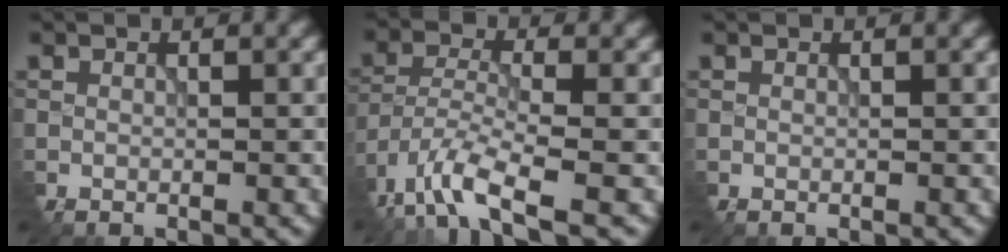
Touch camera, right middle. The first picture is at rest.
{"total": 6.7, "force": [-4.9, 1.7, 4.3], "torque": [-0.090, -0.007, -0.100]}
{"total": 0.0}